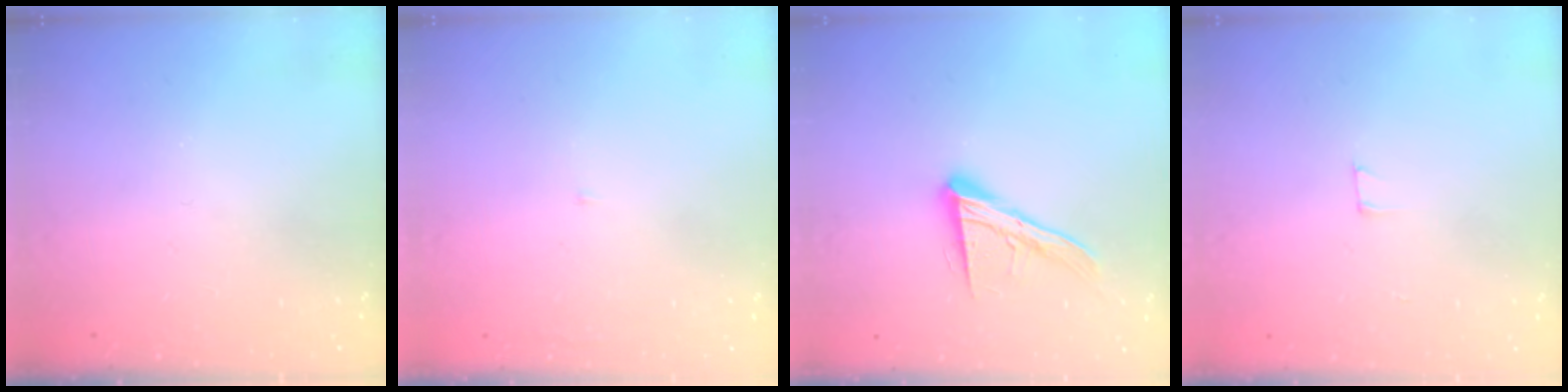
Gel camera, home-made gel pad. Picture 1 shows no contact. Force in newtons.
{"total": 2.0, "press": 2.0, "slide": 0.2}
{"total": 14.2, "press": 14.1, "slide": 1.1}
{"total": 2.5, "press": 2.5, "slide": 0.2}